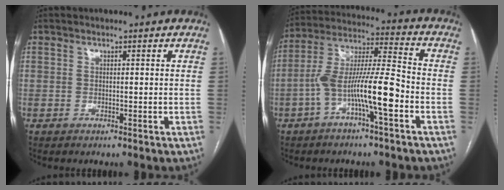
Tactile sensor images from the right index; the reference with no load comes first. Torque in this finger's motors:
{"motor_torque": [0.86, -0.40, 0.38, 0.21]}